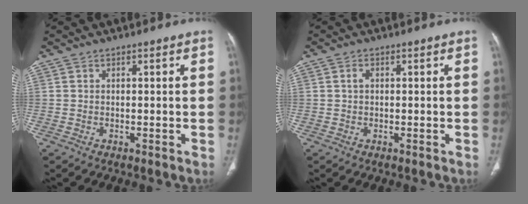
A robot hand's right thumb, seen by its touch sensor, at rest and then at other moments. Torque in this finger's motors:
{"motor_torque": [-0.54, 0.28, 0.16, -0.36, 0.07]}